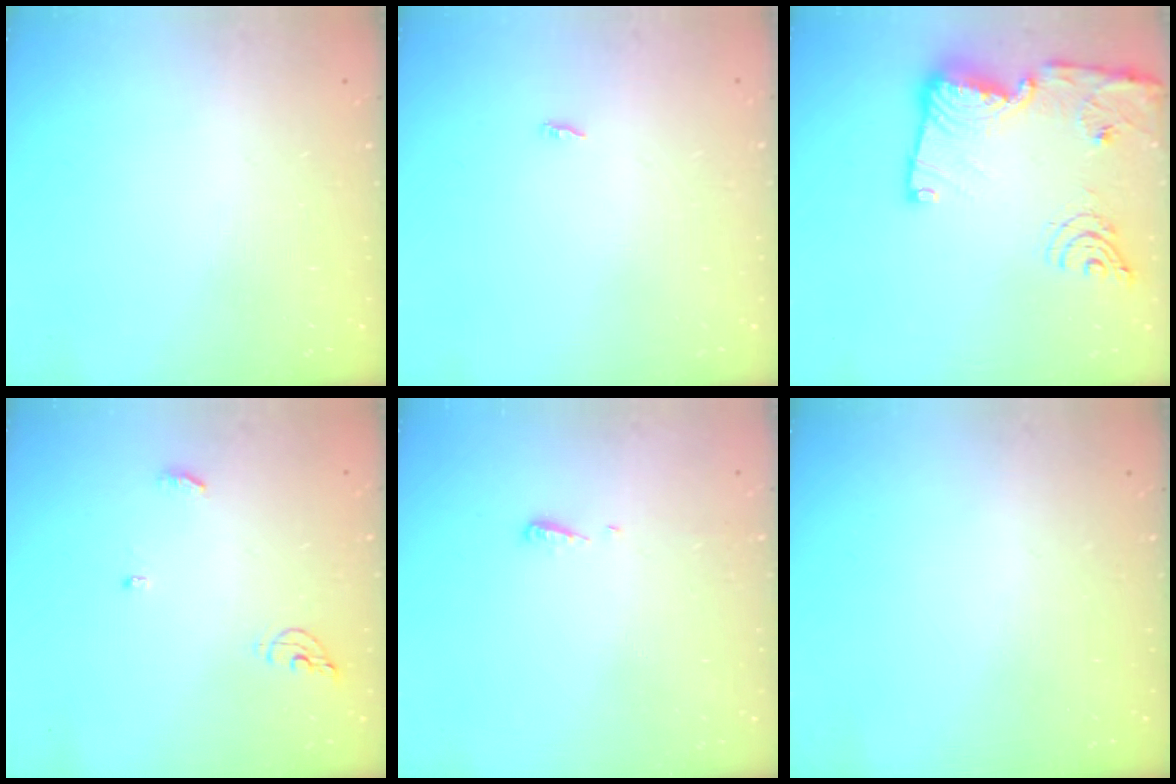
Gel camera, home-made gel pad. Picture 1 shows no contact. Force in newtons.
{"total": 1.8, "press": 1.8, "slide": 0.2}
{"total": 19.2, "press": 19.2, "slide": 1.7}
{"total": 6.0, "press": 6.0, "slide": 0.4}
{"total": 4.3, "press": 4.2, "slide": 0.4}
{"total": 0.0}